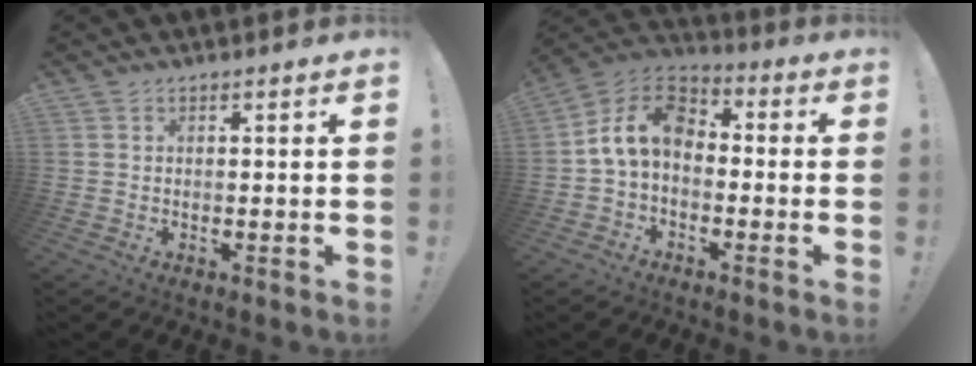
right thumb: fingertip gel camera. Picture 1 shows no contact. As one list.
[{"total": 11.5, "force": [0.5, 8.0, 8.3], "torque": [-0.152, 0.024, 0.016]}]